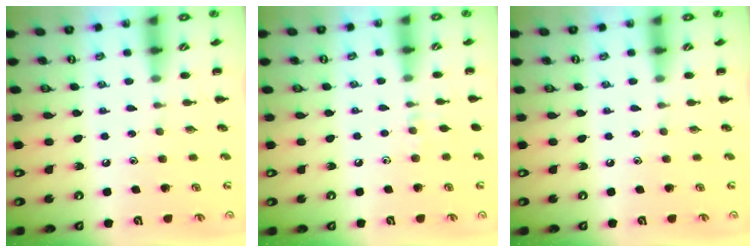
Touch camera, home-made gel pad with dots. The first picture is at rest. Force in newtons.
{"total": 3.8, "press": 3.5, "slide": 1.4}
{"total": 0.0}